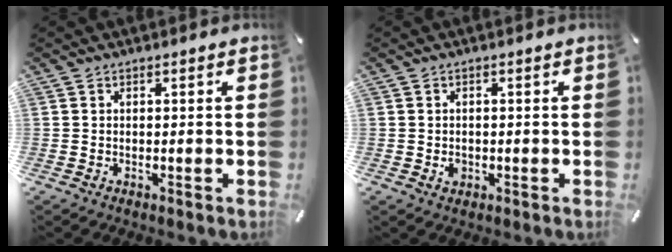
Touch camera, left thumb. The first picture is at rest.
{"total": 1.8, "force": [-0.3, 1.6, 0.8], "torque": [-0.008, 0.000, -0.008]}